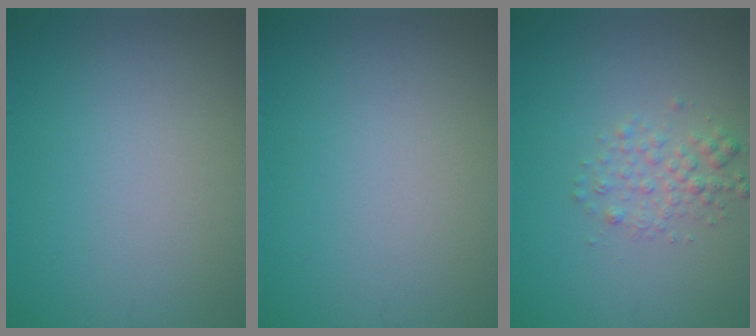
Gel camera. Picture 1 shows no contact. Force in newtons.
{"total": 0.0}
{"total": 2.1, "press": 2.1, "slide": 0.1}